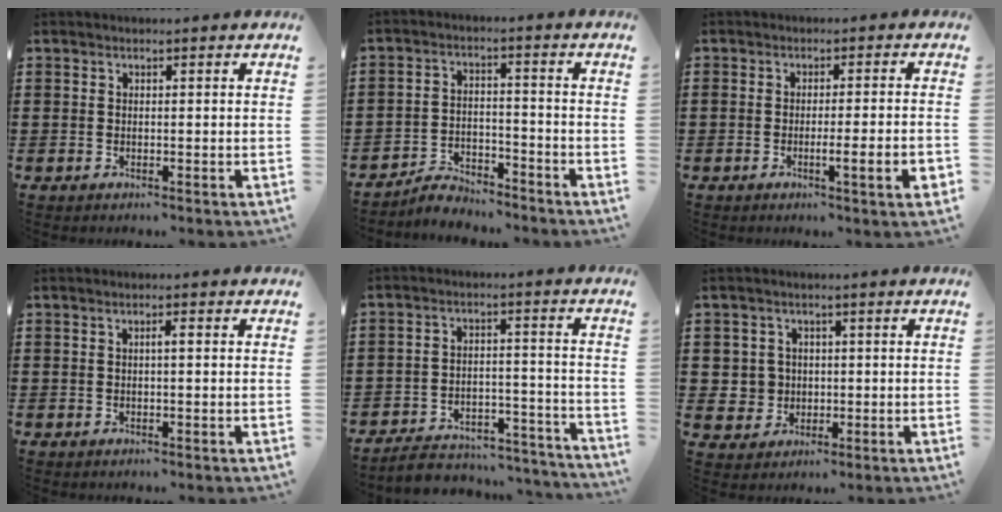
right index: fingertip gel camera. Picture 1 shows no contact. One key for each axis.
{"total": 4.3, "fx": -4.2, "fy": 0.8, "fz": 0.5, "tx": -0.012, "ty": 0.011, "tz": -0.086}
{"total": 3.8, "fx": -1.5, "fy": -0.1, "fz": 3.5, "tx": -0.054, "ty": -0.012, "tz": -0.024}
{"total": 1.0, "fx": 0.0, "fy": 0.1, "fz": 1.0, "tx": -0.018, "ty": 0.000, "tz": -0.001}
{"total": 5.2, "fx": -4.9, "fy": 1.3, "fz": 1.1, "tx": -0.019, "ty": 0.012, "tz": -0.097}
{"total": 3.6, "fx": 0.0, "fy": 3.6, "fz": 0.4, "tx": -0.028, "ty": 0.010, "tz": -0.002}